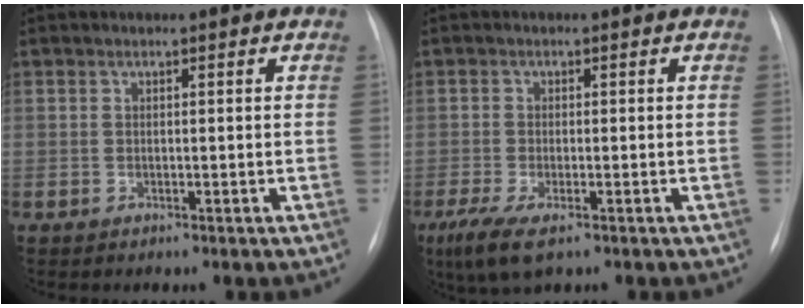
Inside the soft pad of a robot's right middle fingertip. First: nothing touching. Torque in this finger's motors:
{"motor_torque": [0.98, -0.76, 0.29, 0.10]}